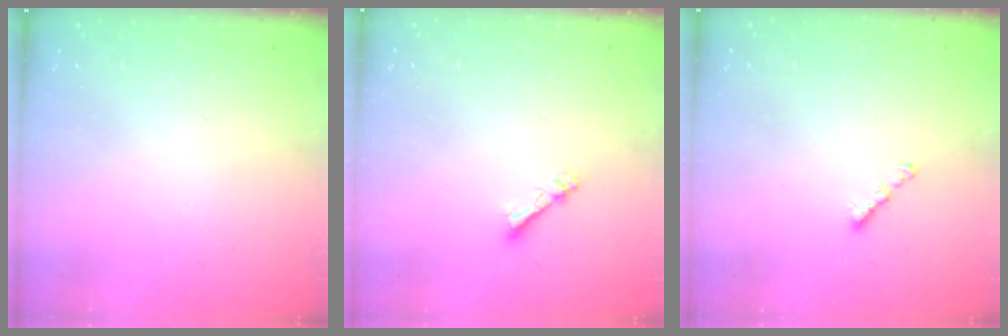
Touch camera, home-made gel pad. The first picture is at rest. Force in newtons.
{"total": 2.3, "press": 2.2, "slide": 0.4}
{"total": 1.1, "press": 1.0, "slide": 0.4}